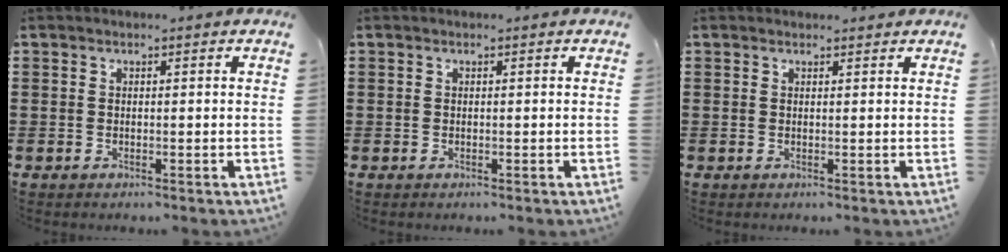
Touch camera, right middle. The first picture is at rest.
{"total": 0.0}
{"total": 0.7, "force": [0.7, 0.0, 0.0], "torque": [0.006, -0.004, 0.013]}